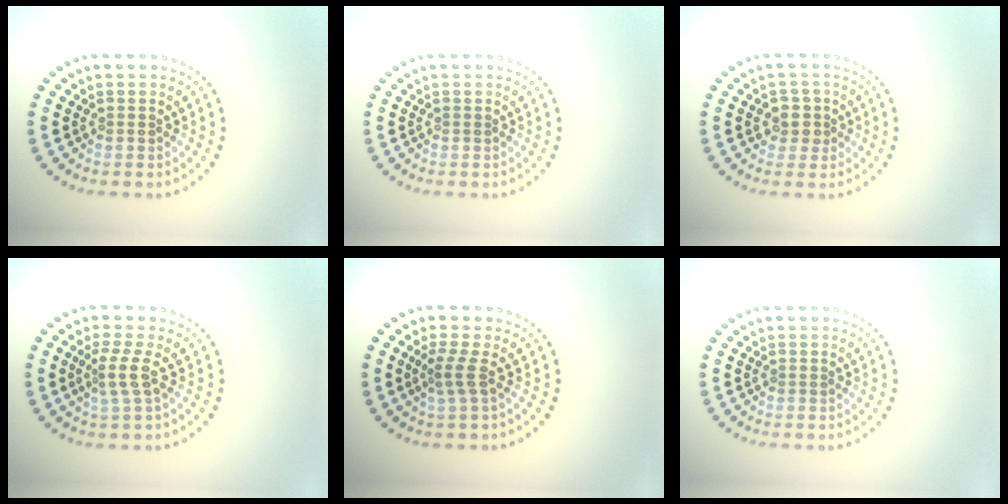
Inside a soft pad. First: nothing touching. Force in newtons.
{"total": 0.0}
{"total": 2.0, "press": 1.8, "slide": 0.7}
{"total": 2.2, "press": 1.5, "slide": 1.6}
{"total": 1.9, "press": 1.1, "slide": 1.5}
{"total": 0.0}